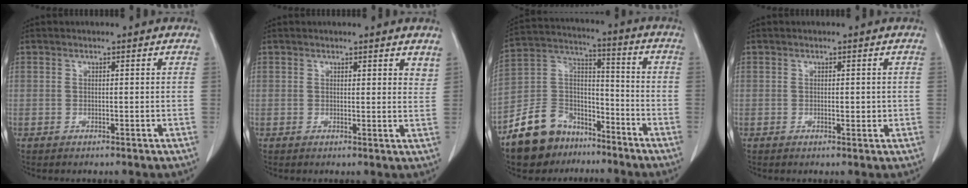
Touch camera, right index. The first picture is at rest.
{"total": 2.9, "force": [2.5, 0.8, 1.2], "torque": [-0.010, -0.011, 0.021]}
{"total": 13.3, "force": [-9.5, 8.1, 4.6], "torque": [-0.102, 0.042, -0.170]}
{"total": 1.3, "force": [-0.1, 0.6, 1.1], "torque": [-0.018, -0.001, 0.000]}